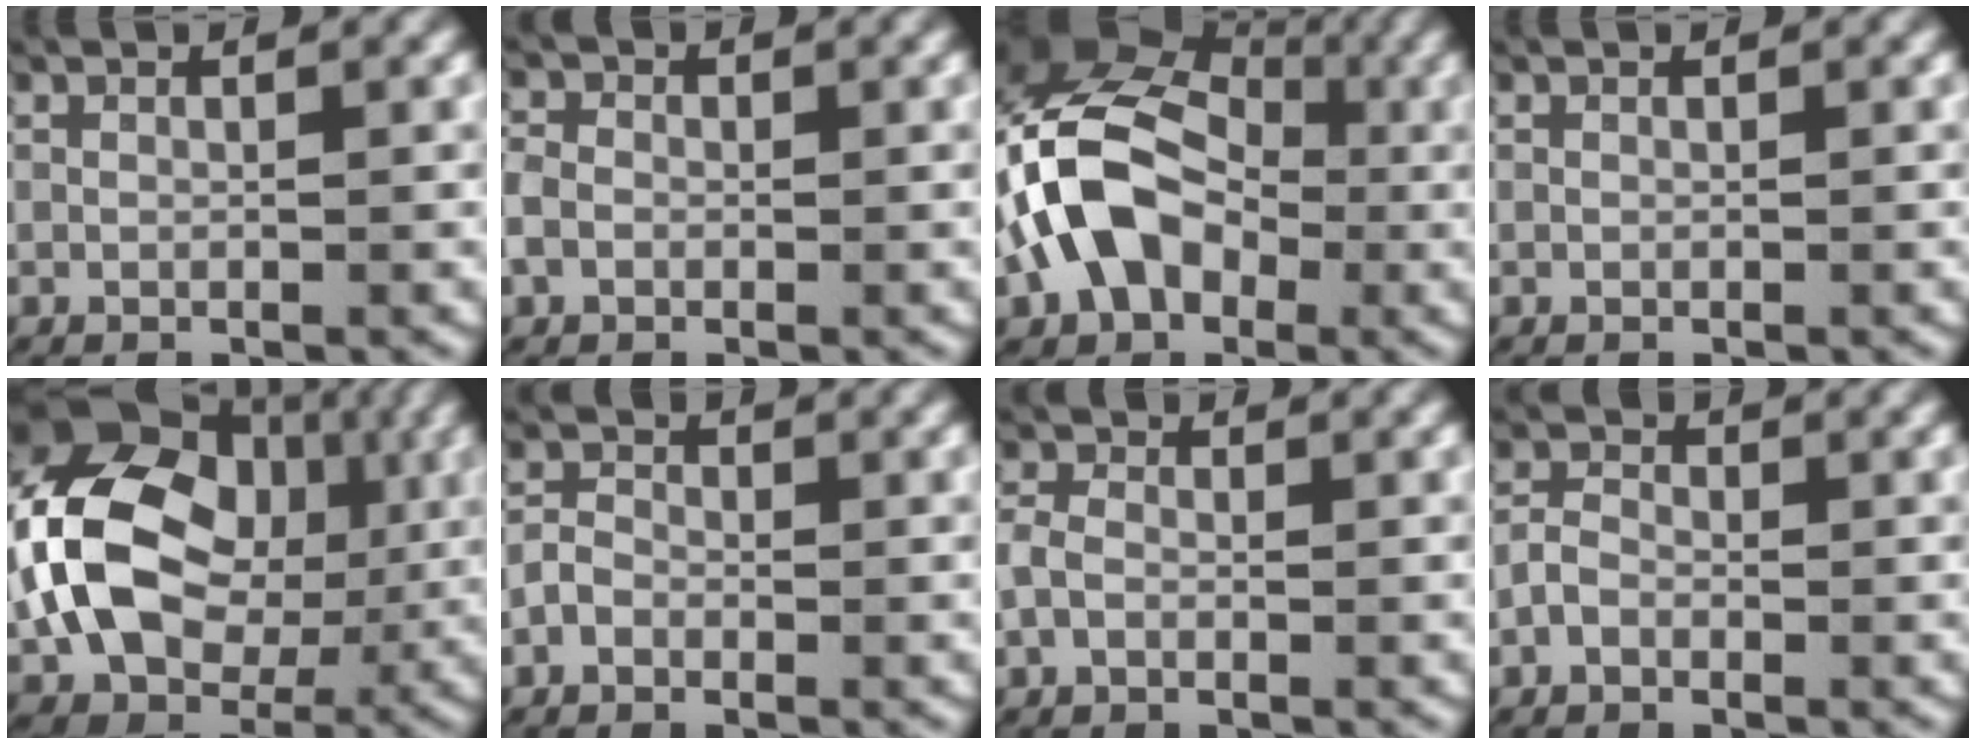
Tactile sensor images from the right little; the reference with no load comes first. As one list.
[{"total": 3.0, "force": [-0.1, 2.6, 1.4], "torque": [-0.044, 0.002, -0.006]}, {"total": 10.0, "force": [1.3, 7.5, 6.5], "torque": [-0.158, -0.003, 0.019]}, {"total": 0.0}, {"total": 15.1, "force": [2.3, 11.0, 10.1], "torque": [-0.213, -0.004, 0.037]}, {"total": 1.4, "force": [-0.4, 1.2, 0.6], "torque": [-0.018, 0.005, -0.015]}, {"total": 1.9, "force": [-0.3, 1.5, 1.1], "torque": [-0.030, 0.001, -0.007]}, {"total": 1.4, "force": [-0.4, 1.0, 0.8], "torque": [-0.020, 0.007, -0.014]}]